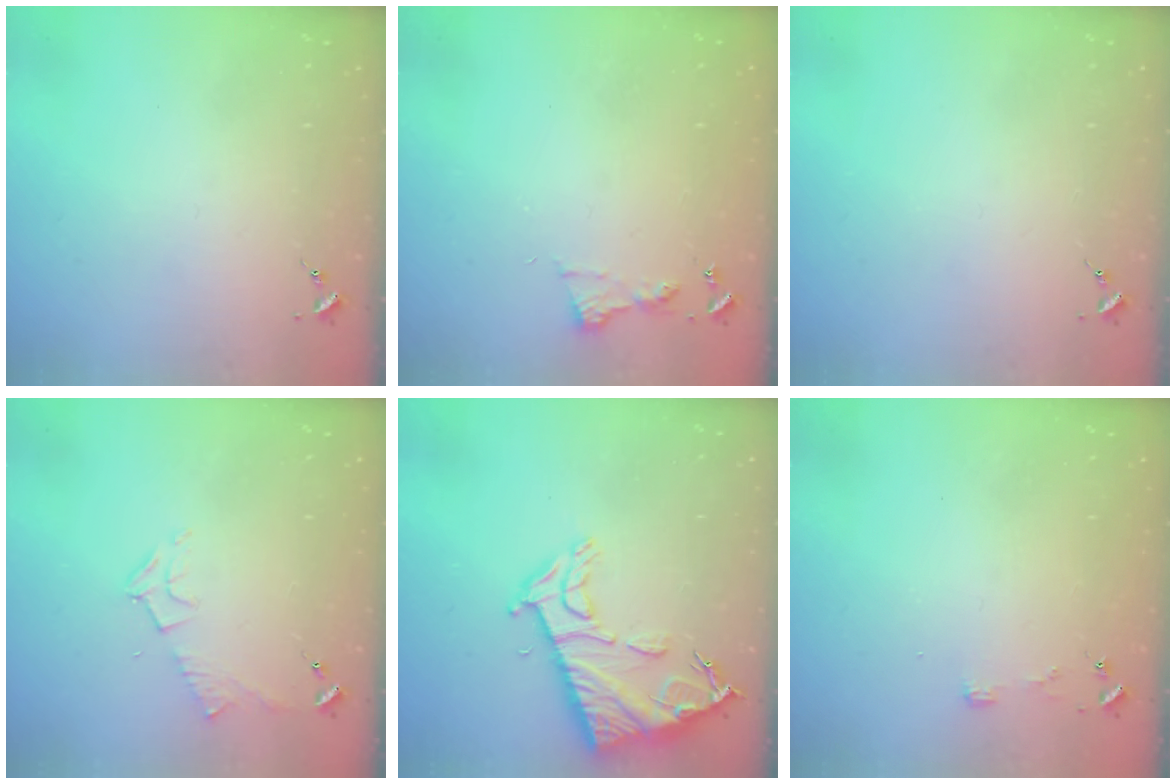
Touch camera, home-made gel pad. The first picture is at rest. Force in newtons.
{"total": 5.2, "press": 5.2, "slide": 0.4}
{"total": 0.0}
{"total": 6.2, "press": 6.2, "slide": 0.7}
{"total": 13.1, "press": 13.0, "slide": 1.1}
{"total": 2.8, "press": 2.8, "slide": 0.2}